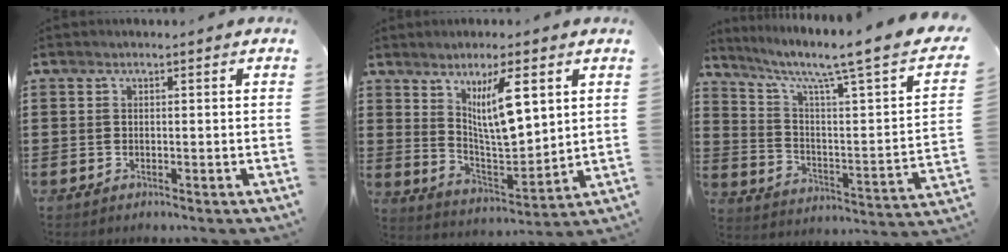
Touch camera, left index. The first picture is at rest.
{"total": 9.7, "force": [4.3, 3.0, 8.1], "torque": [-0.139, -0.012, 0.071]}
{"total": 6.7, "force": [4.5, 0.3, 5.0], "torque": [-0.108, -0.040, 0.060]}